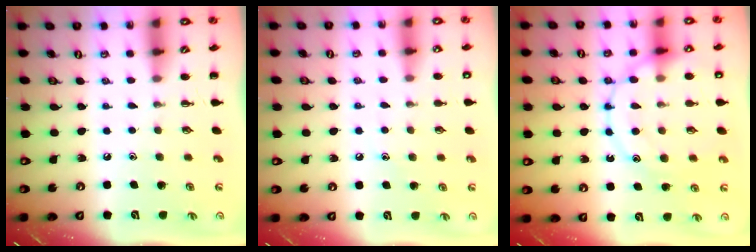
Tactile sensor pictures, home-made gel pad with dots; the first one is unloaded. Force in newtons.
{"total": 6.6, "press": 6.5, "slide": 1.2}
{"total": 17.0, "press": 16.9, "slide": 1.5}